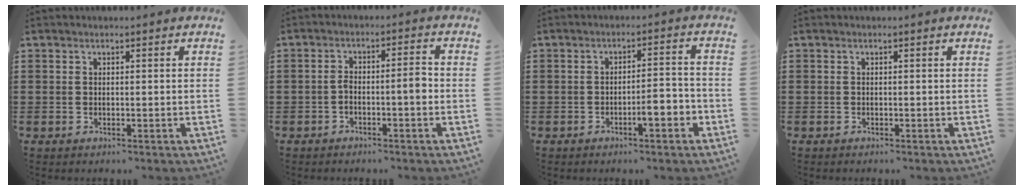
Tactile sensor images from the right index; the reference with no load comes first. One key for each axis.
{"total": 3.5, "fx": -1.2, "fy": 0.7, "fz": 3.2, "tx": -0.060, "ty": 0.004, "tz": -0.024}
{"total": 4.2, "fx": -2.1, "fy": 0.9, "fz": 3.6, "tx": -0.052, "ty": 0.002, "tz": -0.041}
{"total": 0.0}